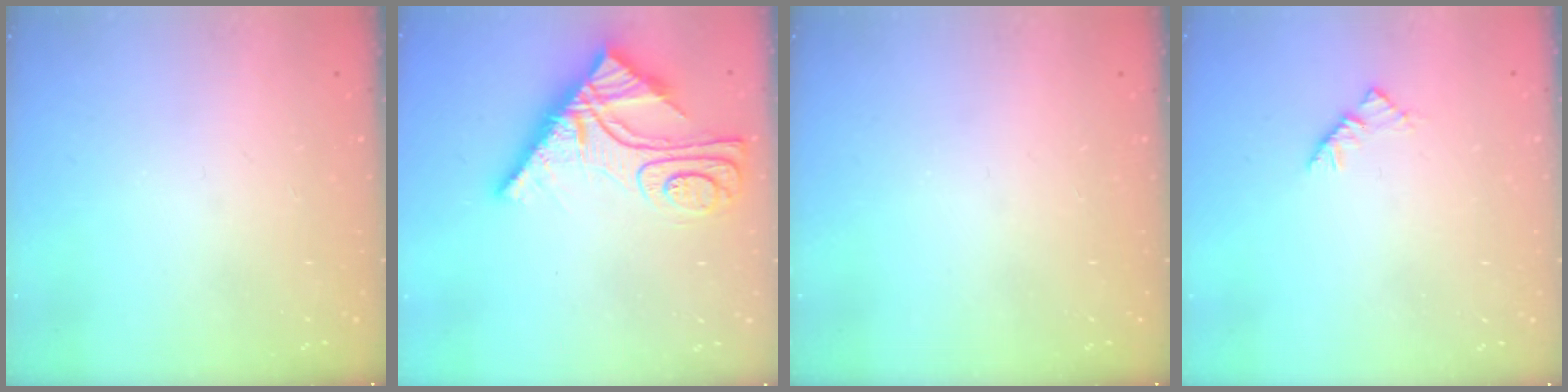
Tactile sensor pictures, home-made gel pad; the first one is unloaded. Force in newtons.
{"total": 13.8, "press": 13.7, "slide": 1.7}
{"total": 0.0}
{"total": 2.9, "press": 2.8, "slide": 0.7}